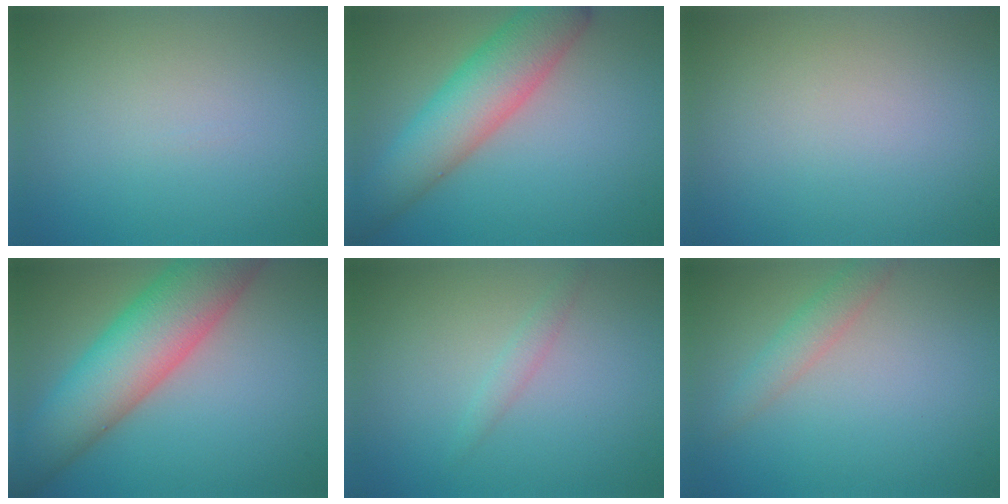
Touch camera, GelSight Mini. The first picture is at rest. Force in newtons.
{"total": 7.2, "press": 7.2, "slide": 0.1}
{"total": 0.0}
{"total": 10.3, "press": 10.3, "slide": 0.7}
{"total": 1.1, "press": 1.1, "slide": 0.0}
{"total": 2.1, "press": 2.1, "slide": 0.1}